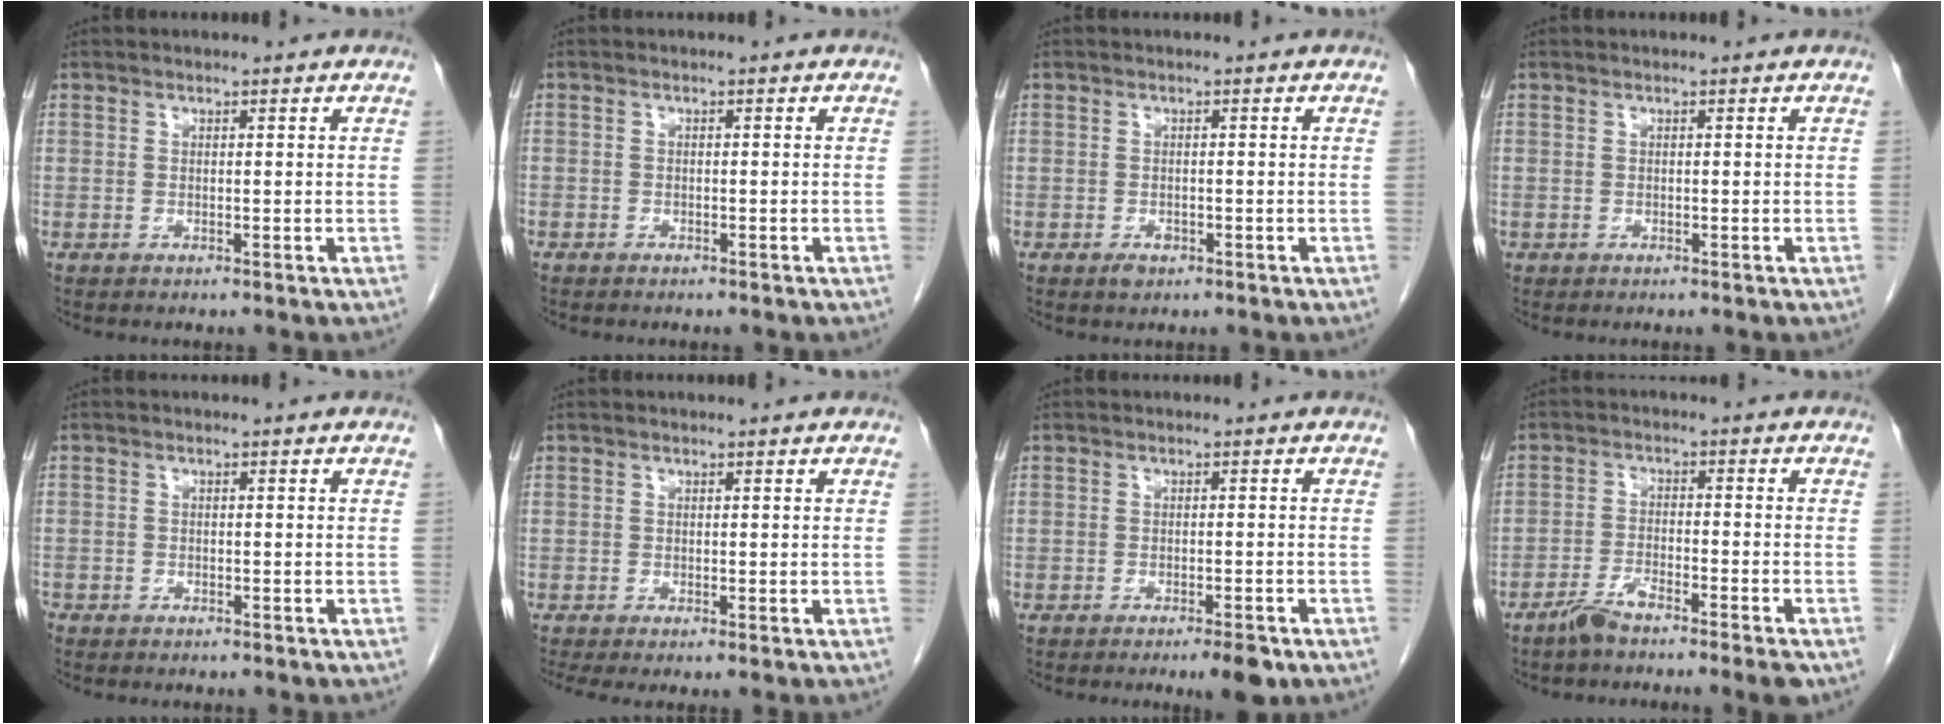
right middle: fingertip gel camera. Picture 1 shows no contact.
{"total": 1.0, "force": [-0.8, 0.5, 0.3], "torque": [-0.011, 0.000, -0.012]}
{"total": 1.3, "force": [-0.8, 0.8, 0.8], "torque": [-0.013, 0.001, -0.008]}
{"total": 0.0}
{"total": 2.1, "force": [-1.8, 1.1, 0.6], "torque": [-0.017, -0.002, -0.026]}
{"total": 1.9, "force": [-1.0, 0.5, 1.5], "torque": [-0.028, -0.009, -0.019]}
{"total": 3.4, "force": [-2.3, 0.6, 2.5], "torque": [-0.032, -0.003, -0.029]}
{"total": 5.9, "force": [-4.6, 0.3, 3.6], "torque": [-0.063, -0.008, -0.083]}